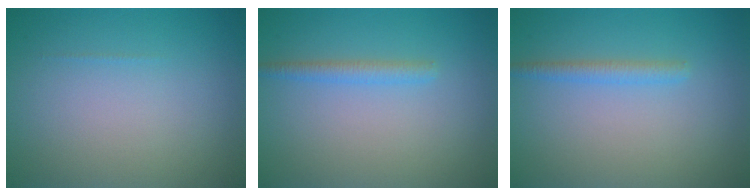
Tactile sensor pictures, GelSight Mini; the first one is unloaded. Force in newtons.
{"total": 1.6, "press": 1.6, "slide": 0.0}
{"total": 1.6, "press": 1.6, "slide": 0.0}